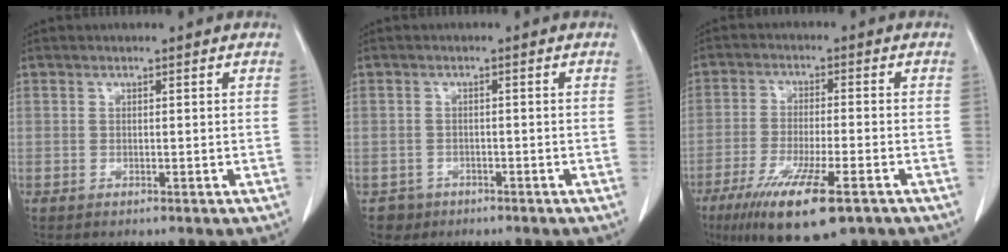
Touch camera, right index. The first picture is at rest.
{"total": 2.4, "force": [-1.3, 2.0, -0.4], "torque": [0.007, 0.011, -0.022]}
{"total": 14.2, "force": [-8.7, 2.5, 10.9], "torque": [-0.182, -0.036, -0.140]}